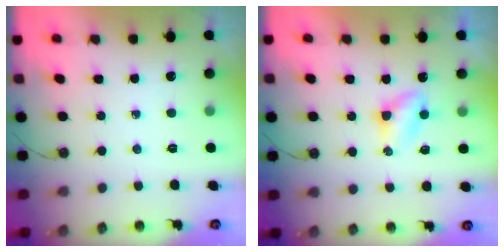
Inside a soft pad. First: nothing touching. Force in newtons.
{"total": 3.2, "press": 3.2, "slide": 0.4}